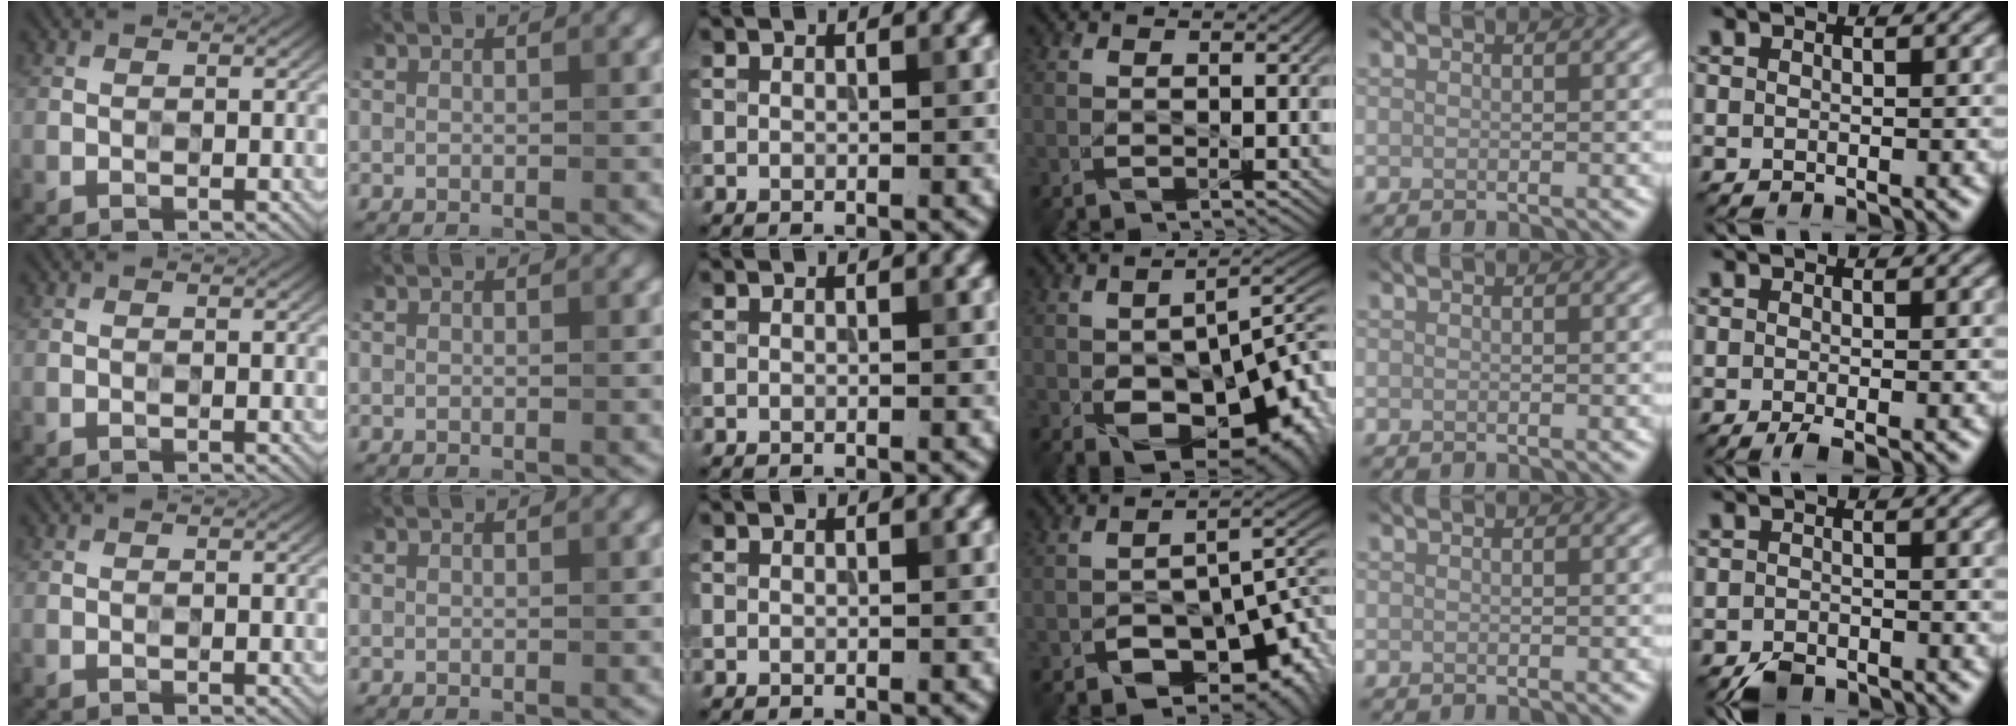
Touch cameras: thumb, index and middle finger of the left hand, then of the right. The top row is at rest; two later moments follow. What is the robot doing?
{"motion": "wipe", "object": "mirror"}